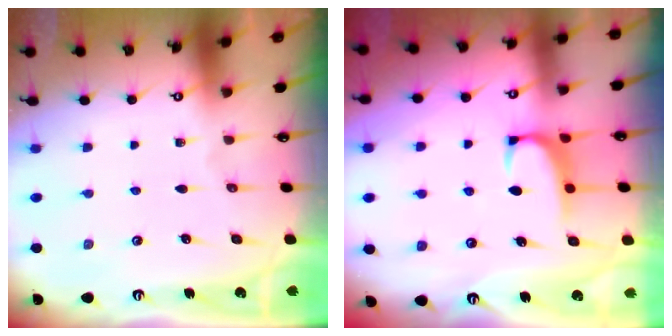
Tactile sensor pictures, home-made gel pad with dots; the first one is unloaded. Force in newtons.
{"total": 1.3, "press": 1.1, "slide": 0.8}